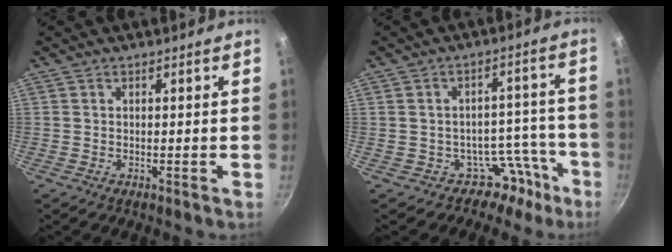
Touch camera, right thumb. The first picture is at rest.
{"total": 7.9, "force": [-5.3, 5.8, 0.5], "torque": [0.078, 0.086, -0.070]}